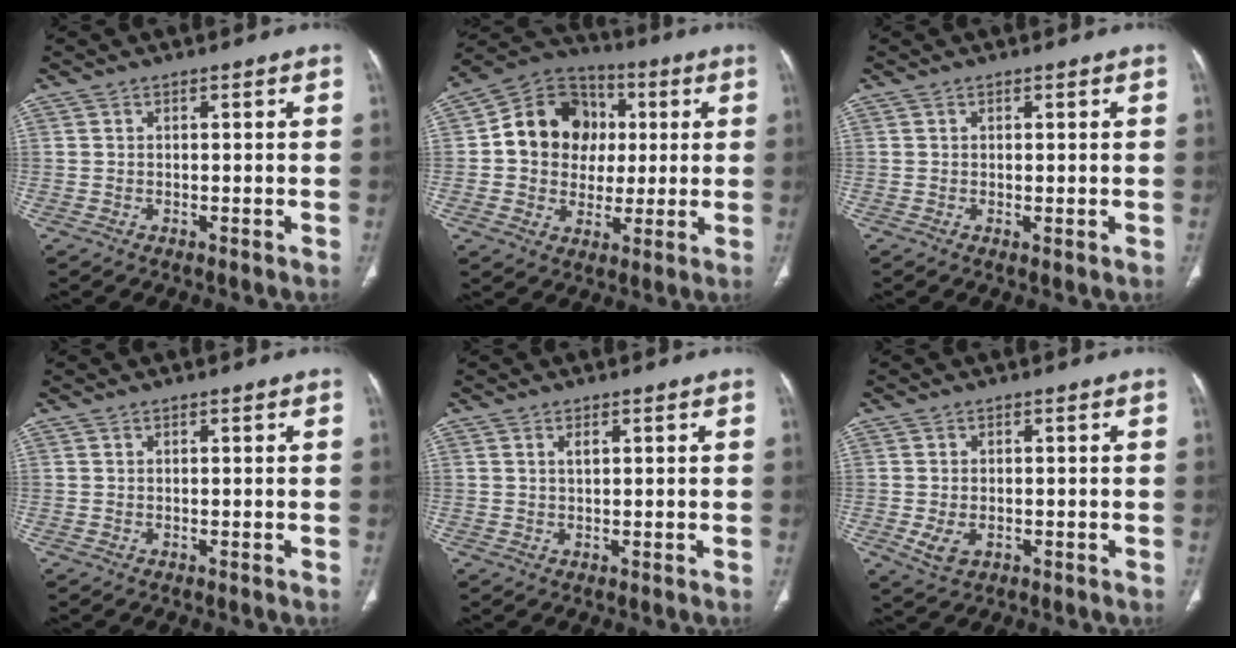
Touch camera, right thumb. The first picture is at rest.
{"total": 15.5, "force": [1.7, 13.4, 7.6], "torque": [-0.083, 0.019, 0.024]}
{"total": 1.0, "force": [-0.2, 0.3, 0.9], "torque": [-0.018, -0.005, -0.002]}
{"total": 0.0}
{"total": 1.2, "force": [0.5, 0.5, 1.0], "torque": [-0.019, 0.003, 0.012]}
{"total": 3.9, "force": [-1.0, 2.5, 2.8], "torque": [-0.059, -0.001, -0.010]}